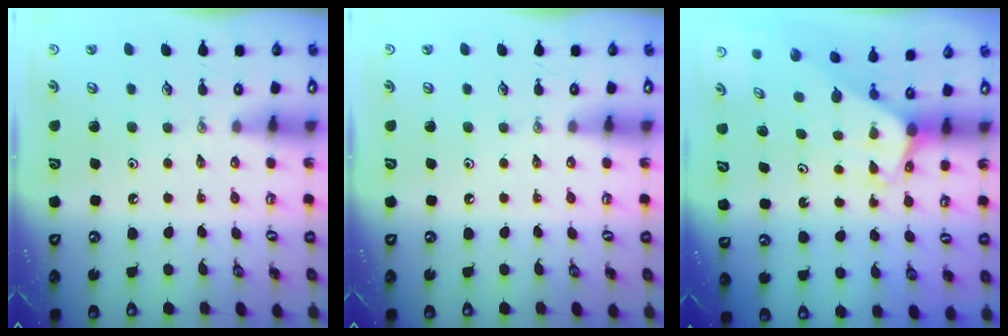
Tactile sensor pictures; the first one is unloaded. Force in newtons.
{"total": 0.0}
{"total": 1.9, "press": 1.9, "slide": 0.2}